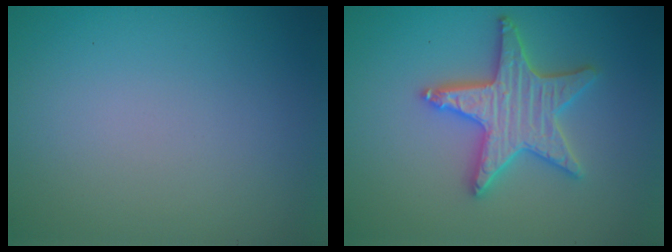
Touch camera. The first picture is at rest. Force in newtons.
{"total": 4.5, "press": 4.4, "slide": 0.8}